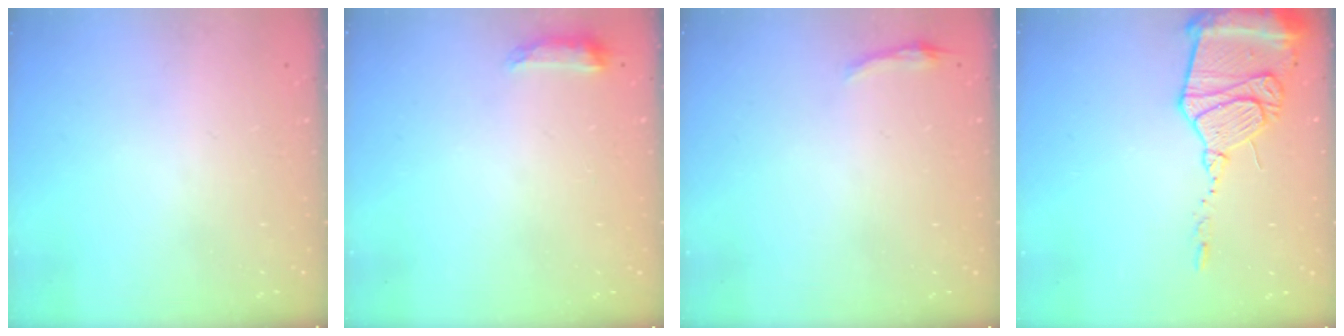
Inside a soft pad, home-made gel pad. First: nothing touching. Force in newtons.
{"total": 6.5, "press": 6.4, "slide": 1.0}
{"total": 3.1, "press": 3.0, "slide": 0.7}
{"total": 17.8, "press": 17.7, "slide": 1.5}